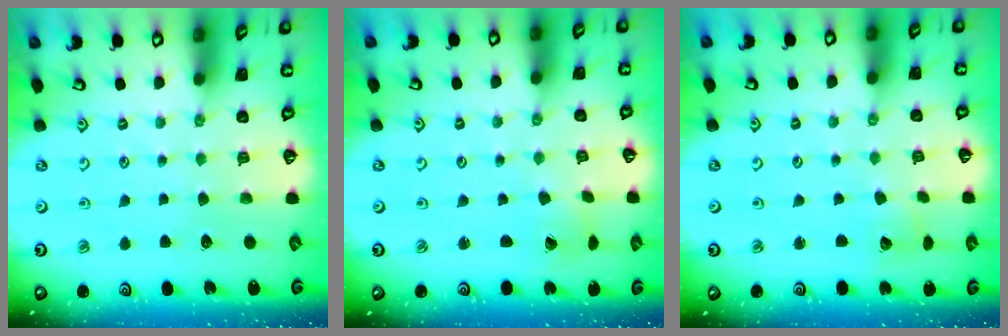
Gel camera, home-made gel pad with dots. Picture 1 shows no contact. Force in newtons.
{"total": 1.2, "press": 1.2, "slide": 0.2}
{"total": 3.0, "press": 2.9, "slide": 0.4}